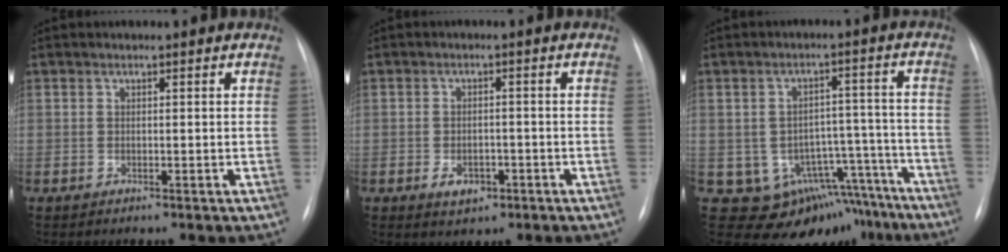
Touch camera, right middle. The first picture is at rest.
{"total": 3.6, "force": [-1.7, 2.3, 2.1], "torque": [-0.031, 0.002, -0.019]}
{"total": 12.9, "force": [-8.6, 8.7, 4.1], "torque": [-0.032, 0.056, -0.101]}